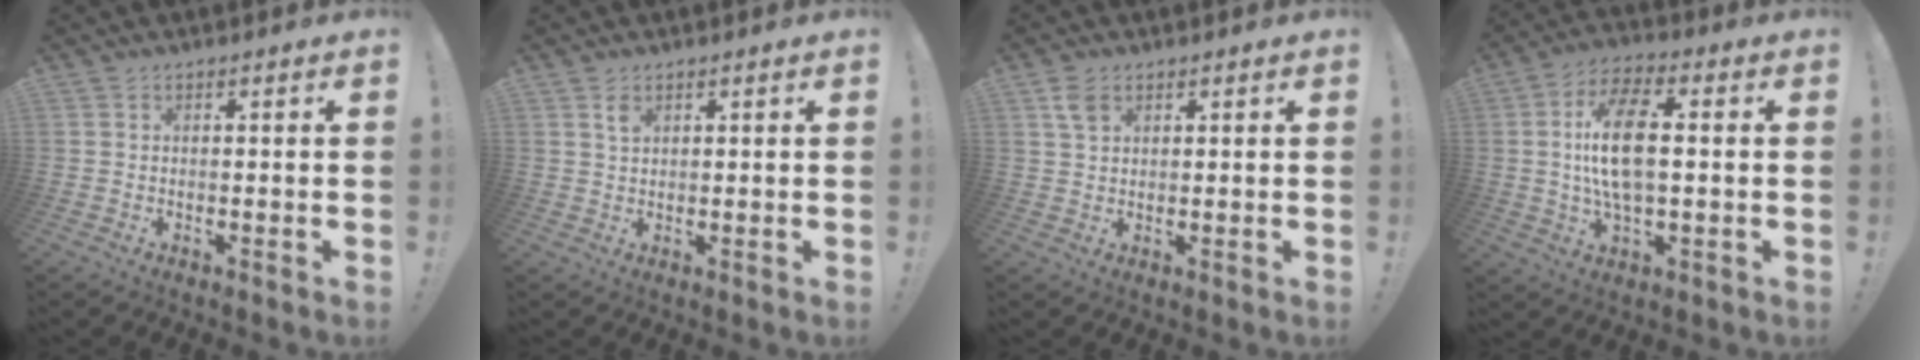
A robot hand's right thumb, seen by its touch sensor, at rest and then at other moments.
{"total": 2.3, "force": [1.4, 1.1, 1.4], "torque": [-0.021, -0.004, 0.024]}
{"total": 4.0, "force": [2.0, 2.4, 2.4], "torque": [-0.037, -0.003, 0.038]}
{"total": 14.6, "force": [1.0, 6.7, 12.9], "torque": [-0.232, -0.001, 0.013]}